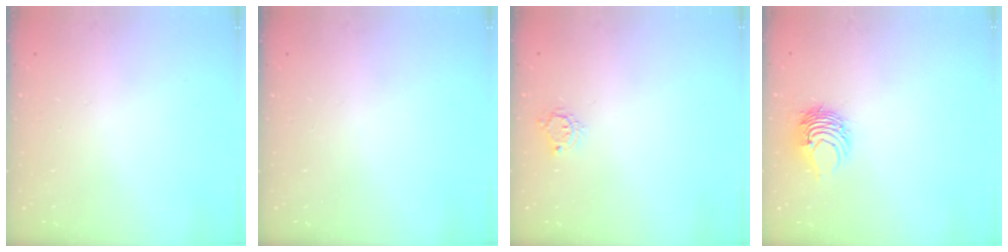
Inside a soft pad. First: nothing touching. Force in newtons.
{"total": 0.0}
{"total": 5.1, "press": 5.1, "slide": 0.5}
{"total": 7.8, "press": 7.7, "slide": 1.1}